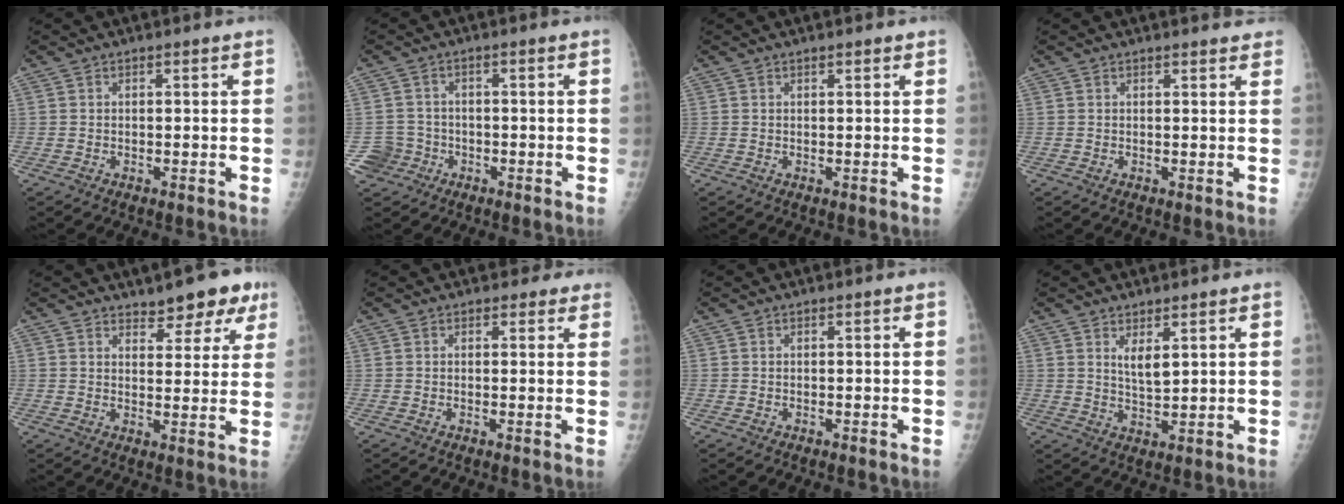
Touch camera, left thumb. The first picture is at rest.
{"total": 4.6, "force": [-1.9, 4.1, -0.1], "torque": [0.023, 0.016, -0.033]}
{"total": 0.7, "force": [0.5, 0.2, 0.4], "torque": [-0.007, -0.002, 0.007]}
{"total": 3.7, "force": [3.4, 0.8, 1.3], "torque": [-0.003, -0.007, 0.029]}
{"total": 7.2, "force": [5.3, 3.3, 3.7], "torque": [-0.013, -0.030, 0.066]}
{"total": 2.4, "force": [2.0, 1.3, 0.0], "torque": [0.019, -0.010, 0.010]}
{"total": 0.0}
{"total": 3.9, "force": [2.0, 1.3, 3.1], "torque": [-0.052, -0.021, 0.040]}